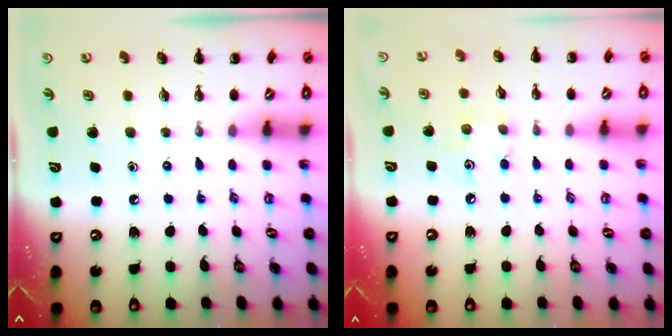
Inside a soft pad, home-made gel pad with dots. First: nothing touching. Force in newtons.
{"total": 5.2, "press": 5.1, "slide": 1.1}